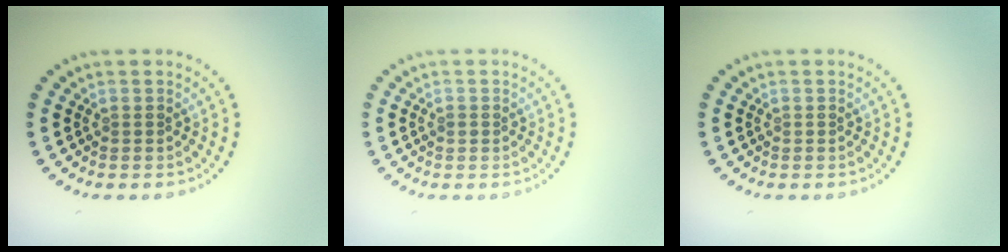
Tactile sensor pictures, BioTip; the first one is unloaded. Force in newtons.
{"total": 0.7, "press": 0.7, "slide": 0.1}
{"total": 0.0}